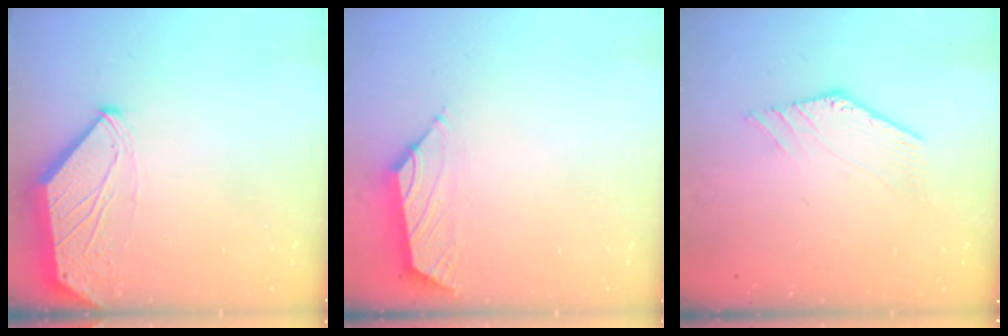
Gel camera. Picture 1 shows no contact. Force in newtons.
{"total": 1.6, "press": 1.4, "slide": 0.6}
{"total": 0.0}